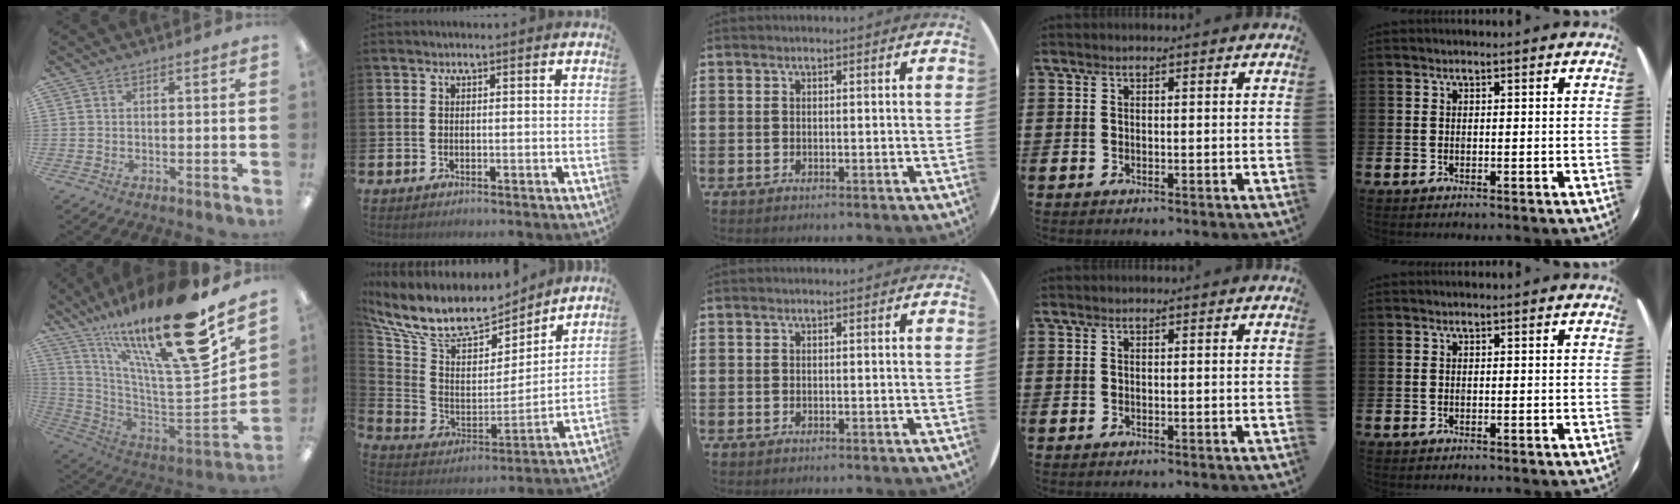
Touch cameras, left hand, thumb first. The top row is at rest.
{"thumb": {"total": 27.1, "force": [17.1, 5.4, 20.3], "torque": [-0.305, -0.134, 0.276]}, "index": {"total": 11.4, "force": [9.6, 4.3, 4.4], "torque": [-0.131, -0.058, 0.170]}}